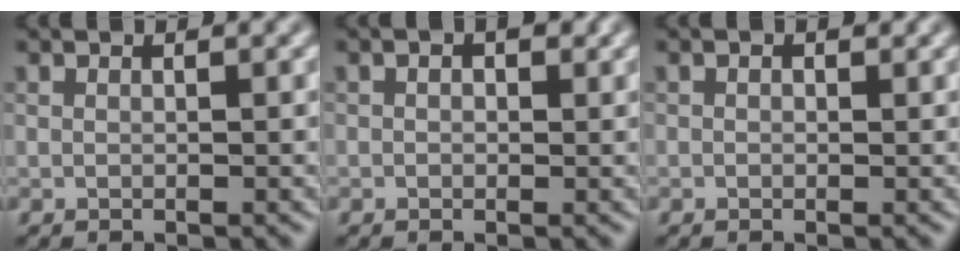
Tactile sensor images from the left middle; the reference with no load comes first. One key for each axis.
{"total": 0.8, "fx": -0.2, "fy": 0.5, "fz": 0.6, "tx": -0.013, "ty": 0.002, "tz": 0.006}
{"total": 0.0}